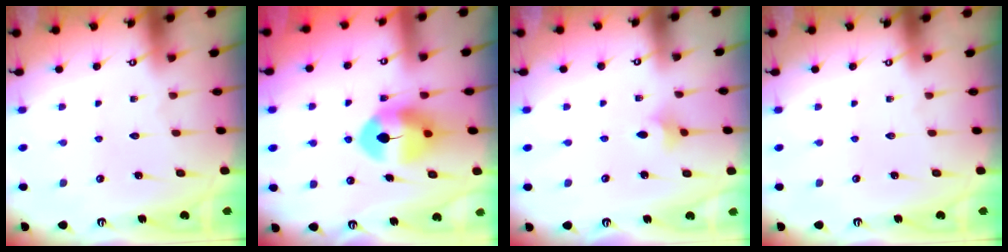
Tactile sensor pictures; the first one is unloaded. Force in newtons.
{"total": 8.4, "press": 8.3, "slide": 1.4}
{"total": 3.4, "press": 3.3, "slide": 0.9}
{"total": 0.0}